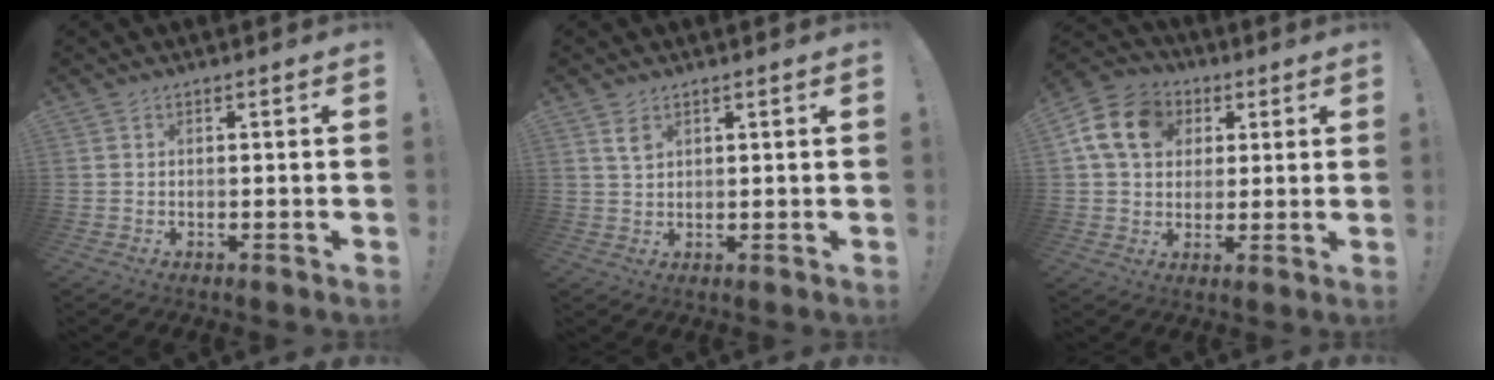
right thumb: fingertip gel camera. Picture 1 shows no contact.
{"total": 3.4, "force": [1.9, 2.0, 2.0], "torque": [-0.024, -0.009, 0.032]}
{"total": 14.9, "force": [4.5, 11.7, 8.1], "torque": [-0.126, -0.002, 0.091]}